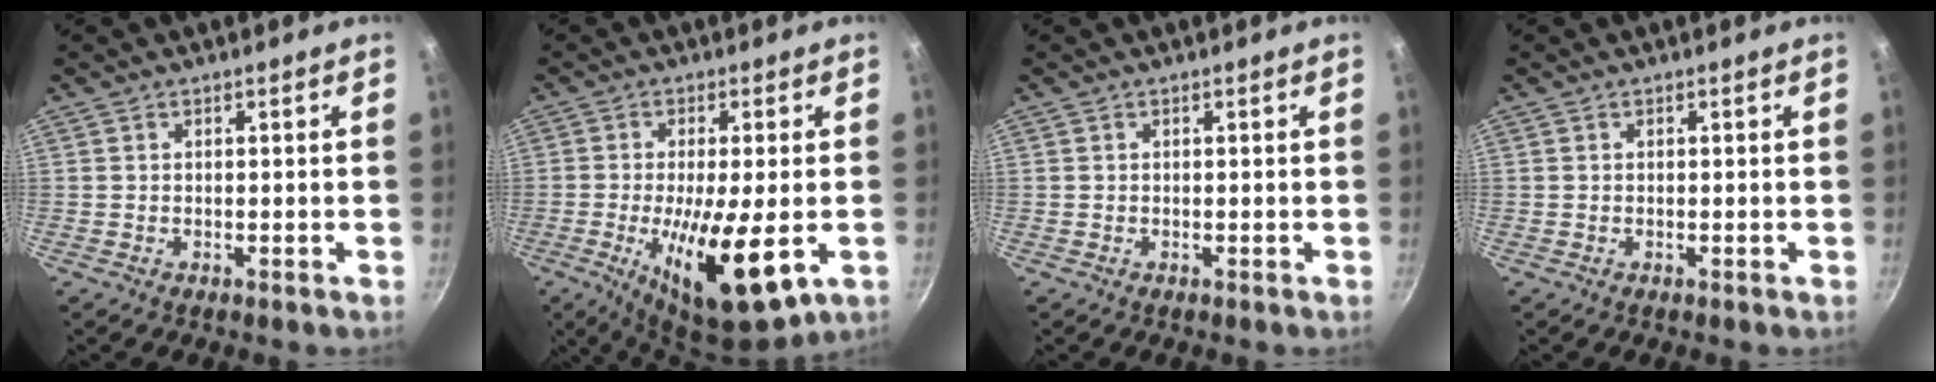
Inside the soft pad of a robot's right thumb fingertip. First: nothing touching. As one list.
[{"total": 14.9, "force": [-3.7, 4.4, 13.8], "torque": [-0.230, -0.008, -0.057]}, {"total": 0.0}, {"total": 0.0}]